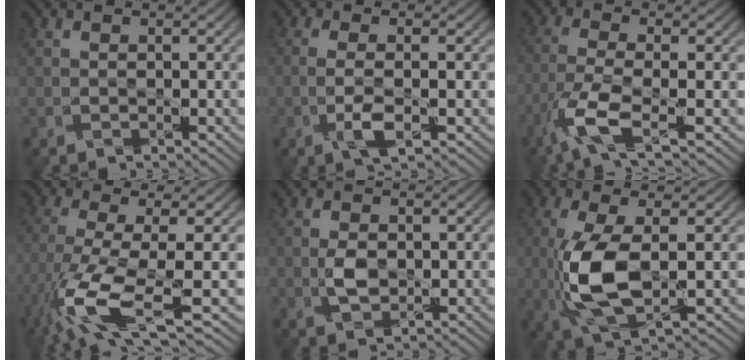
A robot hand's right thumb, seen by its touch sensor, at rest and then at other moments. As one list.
[{"total": 3.4, "force": [-1.2, 0.6, 3.1], "torque": [-0.063, 0.003, -0.030]}, {"total": 6.9, "force": [-3.8, 1.4, 5.5], "torque": [-0.120, -0.006, -0.094]}, {"total": 10.7, "force": [-4.5, 2.4, 9.5], "torque": [-0.190, -0.014, -0.086]}, {"total": 2.3, "force": [-0.2, 1.4, 1.7], "torque": [-0.036, -0.001, -0.005]}, {"total": 9.0, "force": [-0.9, 3.4, 8.3], "torque": [-0.188, -0.005, -0.018]}]